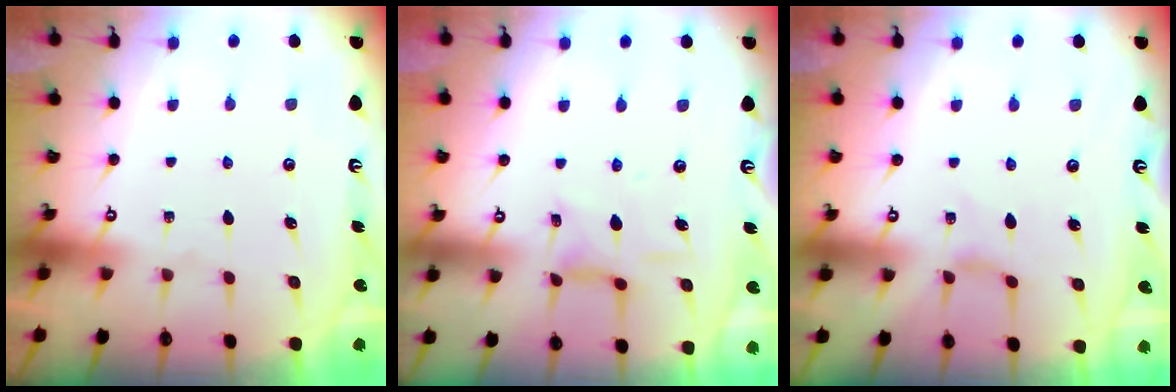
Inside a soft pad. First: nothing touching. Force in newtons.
{"total": 5.7, "press": 5.7, "slide": 0.6}
{"total": 0.0}